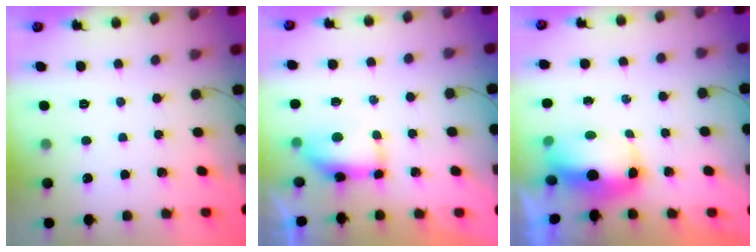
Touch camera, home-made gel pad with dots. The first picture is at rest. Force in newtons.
{"total": 11.2, "press": 8.8, "slide": 6.9}
{"total": 7.2, "press": 7.0, "slide": 1.4}